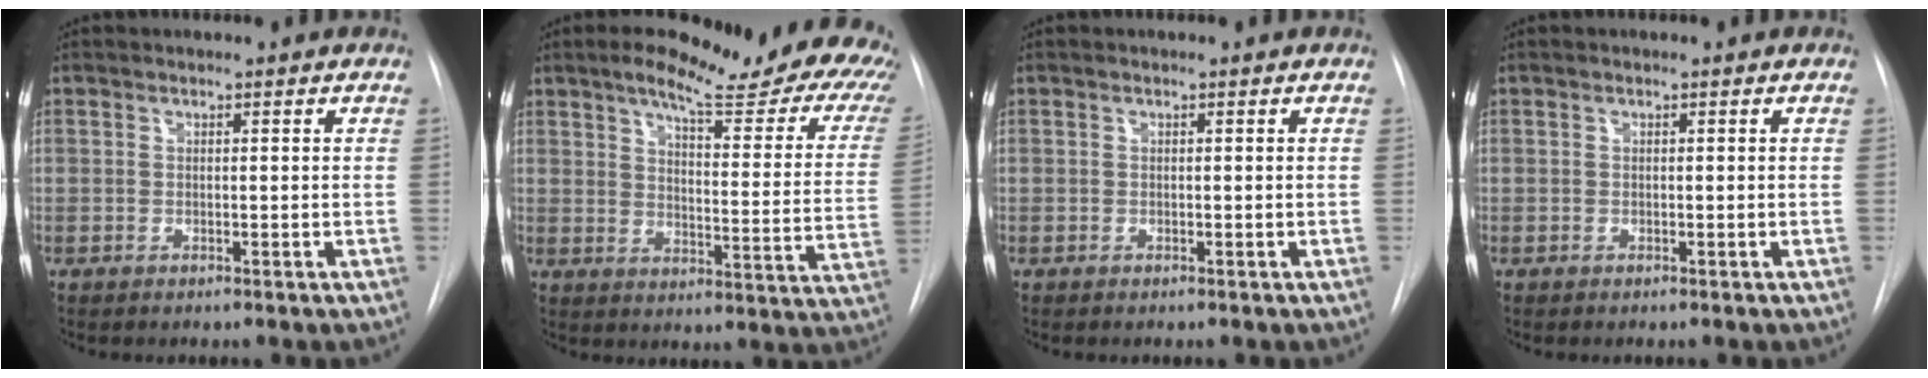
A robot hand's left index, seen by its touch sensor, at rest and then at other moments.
{"total": 24.1, "force": [17.9, 5.2, 15.1], "torque": [-0.190, -0.026, 0.206]}
{"total": 0.0}
{"total": 0.0}